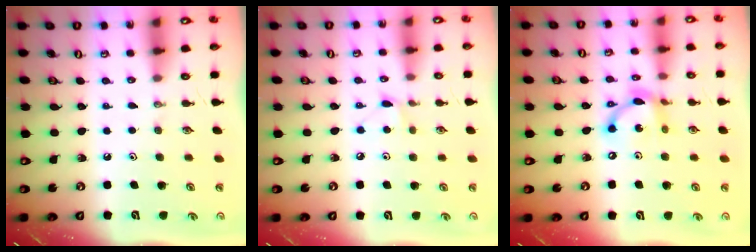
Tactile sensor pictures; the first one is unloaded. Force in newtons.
{"total": 4.8, "press": 4.8, "slide": 0.5}
{"total": 12.3, "press": 12.3, "slide": 1.0}